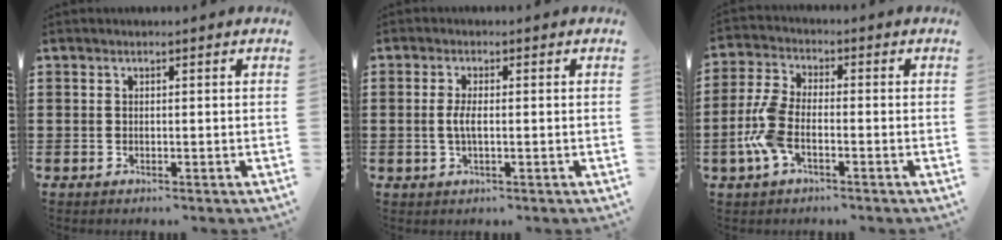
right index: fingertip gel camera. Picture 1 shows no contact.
{"total": 2.8, "force": [-0.3, 0.6, 2.7], "torque": [-0.064, -0.006, -0.012]}
{"total": 6.7, "force": [-2.4, 2.9, 5.5], "torque": [-0.145, -0.007, -0.053]}